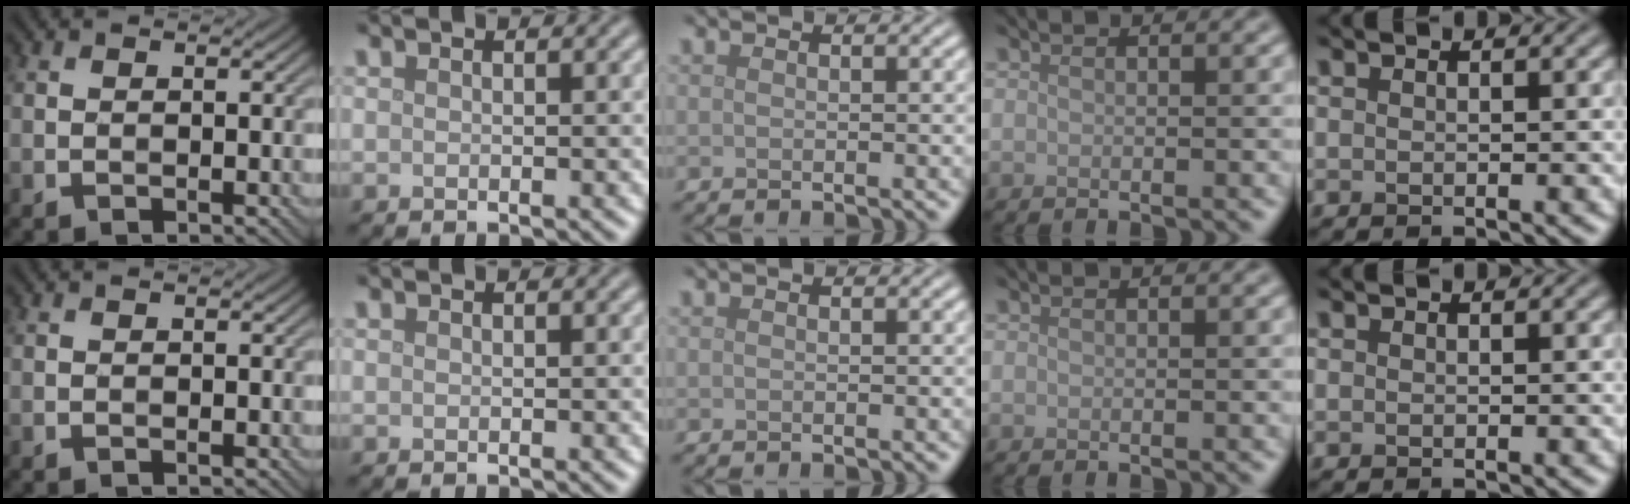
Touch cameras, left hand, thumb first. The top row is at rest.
{}